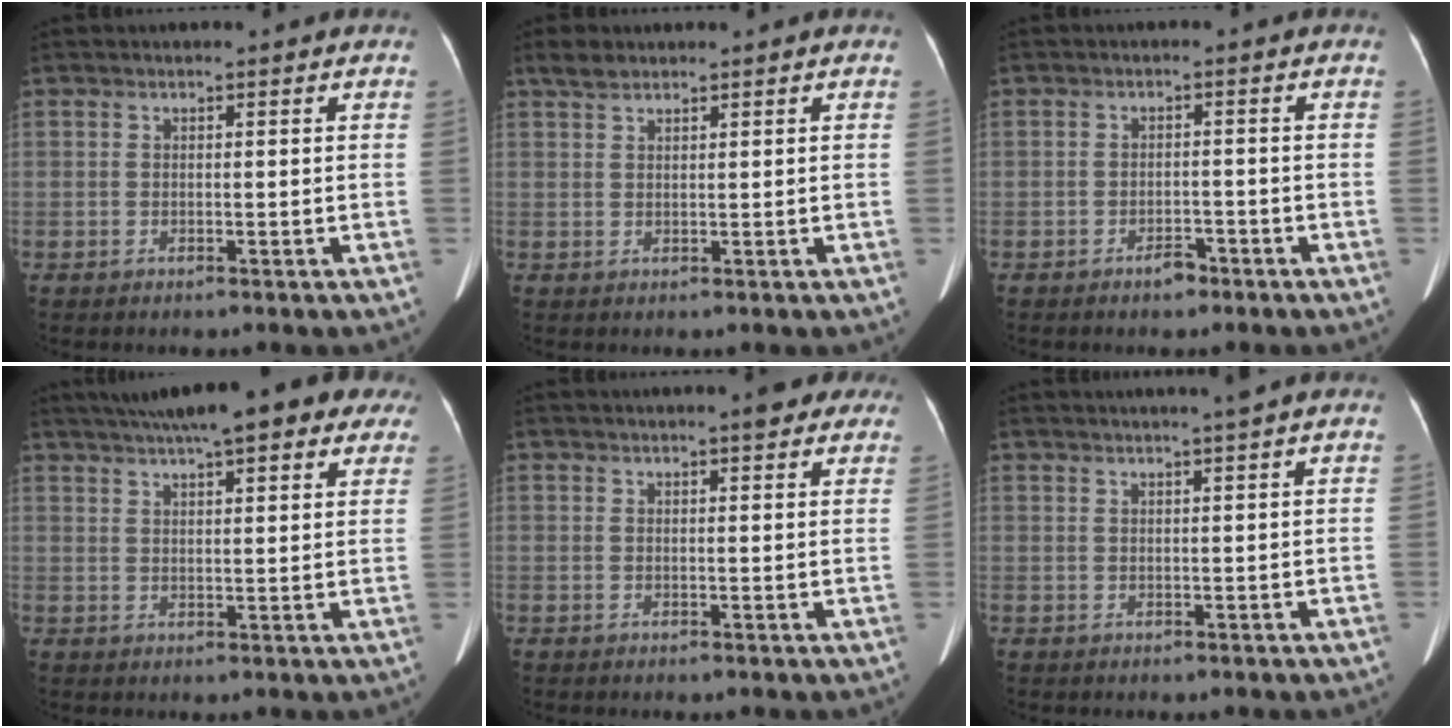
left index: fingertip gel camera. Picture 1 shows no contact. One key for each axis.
{"total": 2.3, "fx": 2.0, "fy": 0.8, "fz": 0.9, "tx": -0.023, "ty": 0.013, "tz": 0.040}
{"total": 2.0, "fx": -1.5, "fy": 0.9, "fz": 0.9, "tx": -0.015, "ty": 0.002, "tz": -0.021}
{"total": 17.5, "fx": 13.3, "fy": 4.3, "fz": 10.6, "tx": -0.163, "ty": 0.055, "tz": 0.167}
{"total": 4.6, "fx": 3.6, "fy": 1.1, "fz": 2.7, "tx": -0.028, "ty": 0.012, "tz": 0.037}
{"total": 2.5, "fx": 1.9, "fy": -0.8, "fz": 1.5, "tx": -0.020, "ty": 0.006, "tz": 0.031}